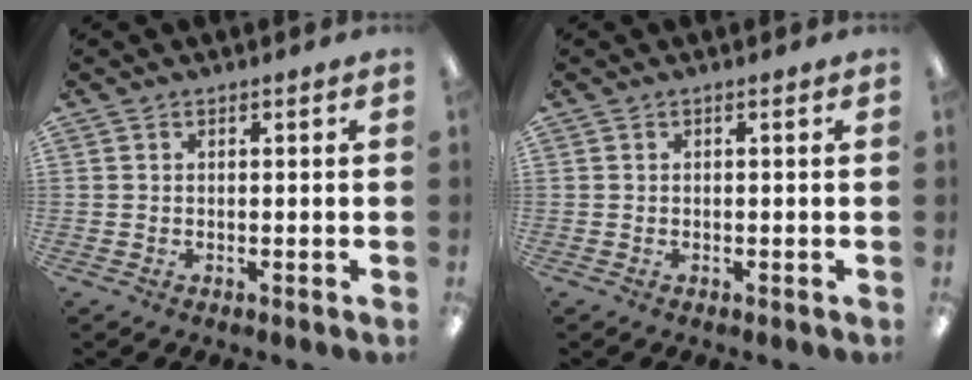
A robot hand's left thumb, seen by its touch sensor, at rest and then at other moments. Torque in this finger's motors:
{"motor_torque": [0.00, 0.00, 0.07, 0.01, 0.00]}